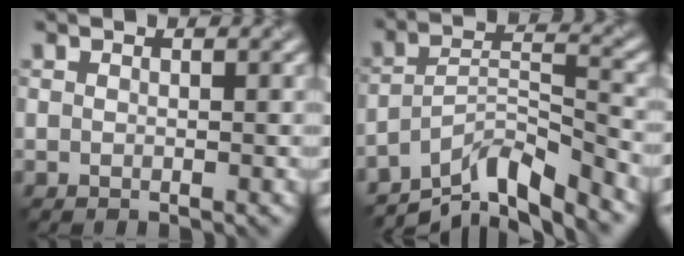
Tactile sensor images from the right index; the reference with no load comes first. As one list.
[{"total": 7.8, "force": [-6.4, 2.0, 4.0], "torque": [-0.066, 0.004, -0.119]}]